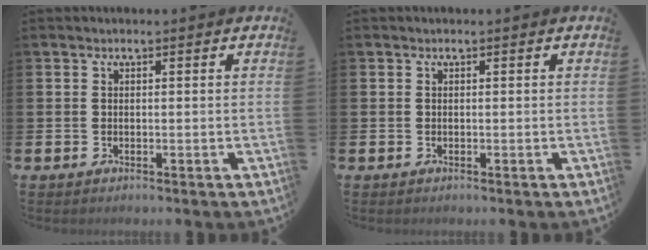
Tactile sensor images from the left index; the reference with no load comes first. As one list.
[{"total": 0.0}]